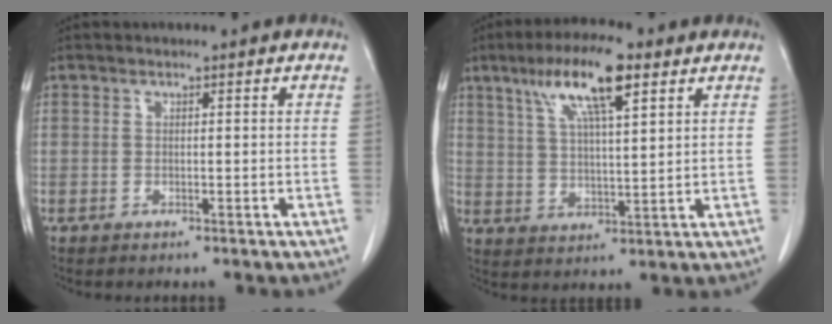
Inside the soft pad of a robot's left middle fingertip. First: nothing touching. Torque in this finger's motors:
{"motor_torque": [1.51, -0.64, 0.50, 0.19]}